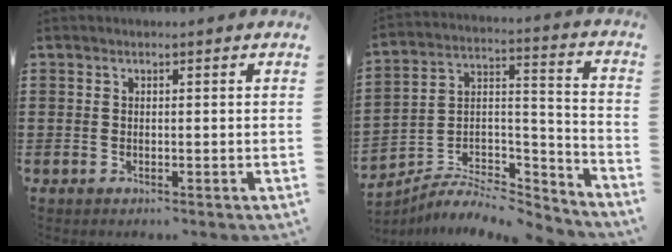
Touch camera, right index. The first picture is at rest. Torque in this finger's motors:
{"motor_torque": [0.32, 0.45, 0.47, 0.02]}